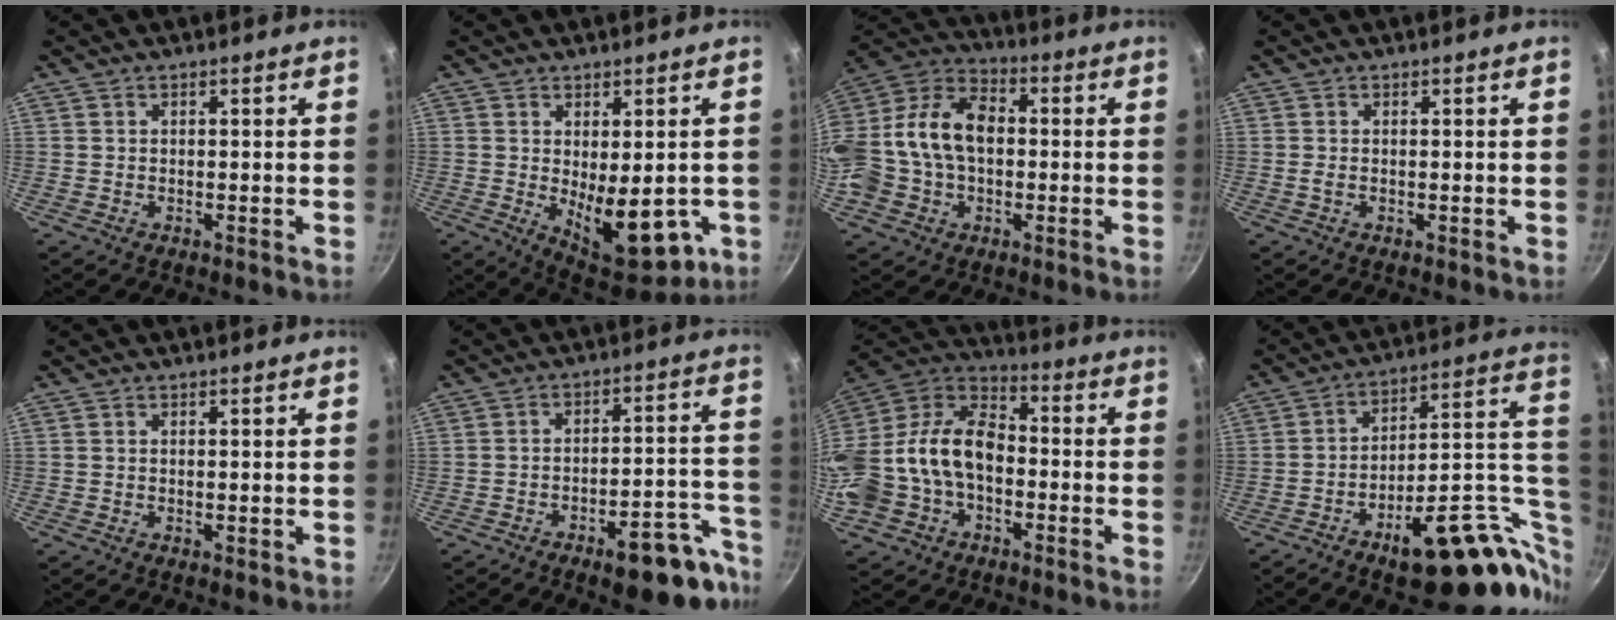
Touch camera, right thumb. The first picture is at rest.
{"total": 13.4, "force": [-2.5, 6.4, 11.5], "torque": [-0.138, -0.020, -0.013]}
{"total": 18.4, "force": [-0.3, 13.1, 12.9], "torque": [-0.231, 0.048, -0.019]}
{"total": 0.7, "force": [-0.1, 0.1, 0.7], "torque": [-0.015, -0.001, -0.003]}
{"total": 0.6, "force": [0.2, 0.2, 0.5], "torque": [-0.008, -0.004, 0.002]}
{"total": 15.3, "force": [-9.6, 5.4, 10.6], "torque": [-0.076, 0.069, -0.127]}
{"total": 20.7, "force": [-3.4, 14.7, 14.1], "torque": [-0.277, 0.061, -0.071]}
{"total": 25.8, "force": [-6.1, 11.9, 22.1], "torque": [-0.256, 0.029, -0.072]}